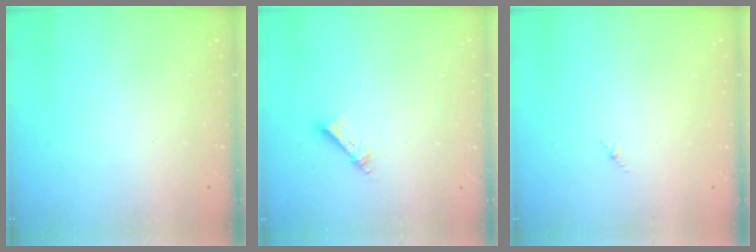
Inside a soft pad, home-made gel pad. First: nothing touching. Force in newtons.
{"total": 4.3, "press": 4.3, "slide": 0.3}
{"total": 1.8, "press": 1.7, "slide": 0.6}